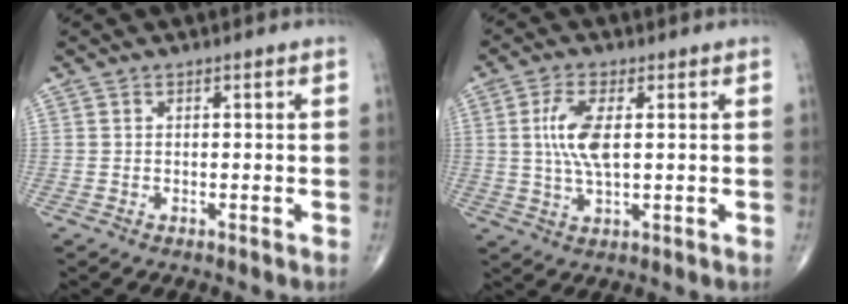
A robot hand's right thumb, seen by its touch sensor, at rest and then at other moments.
{"total": 7.6, "force": [1.2, 2.8, 7.0], "torque": [-0.155, -0.005, 0.024]}